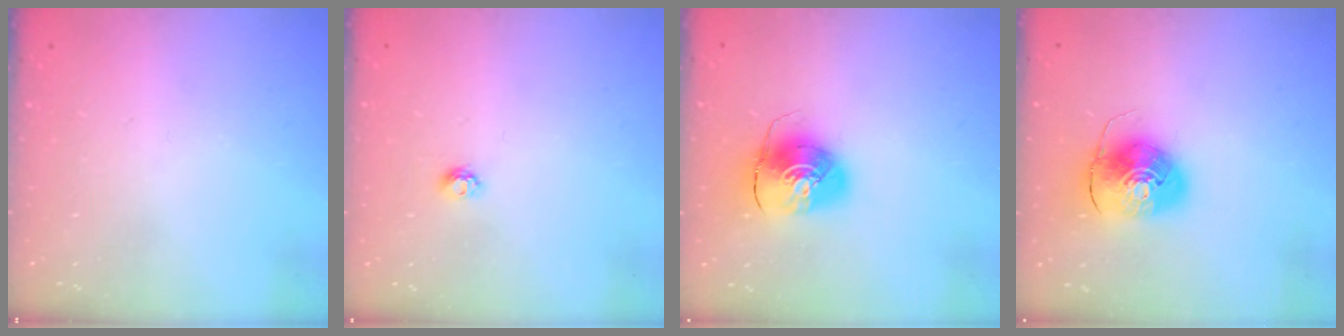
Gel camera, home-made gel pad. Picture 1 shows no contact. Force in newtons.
{"total": 4.2, "press": 4.1, "slide": 0.4}
{"total": 10.1, "press": 10.1, "slide": 0.7}
{"total": 9.2, "press": 9.0, "slide": 1.5}